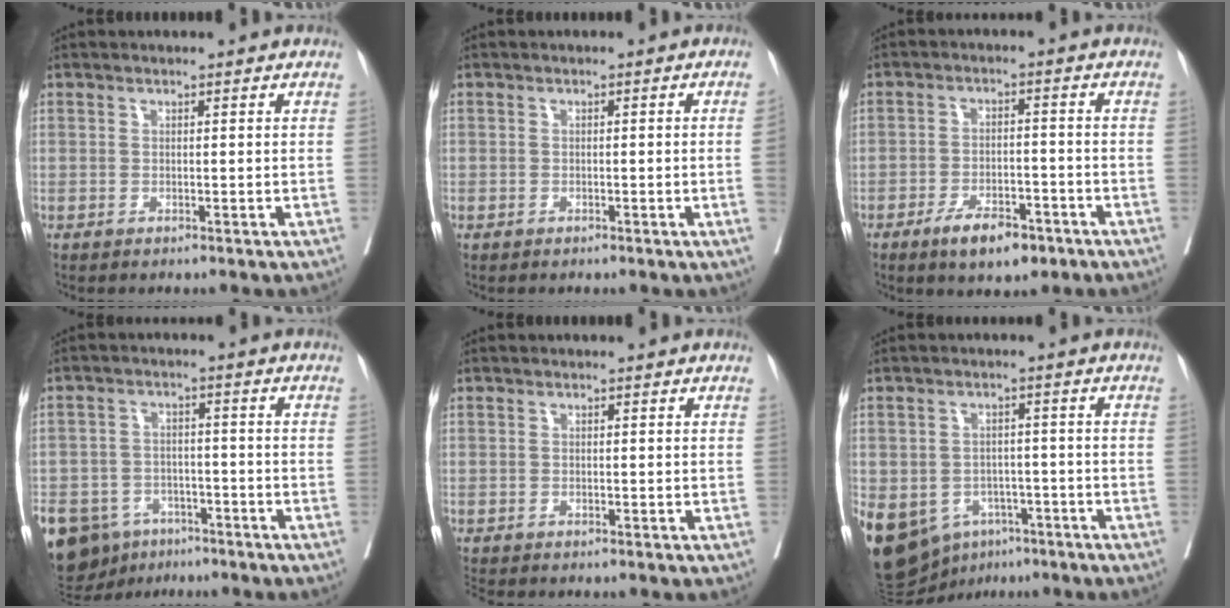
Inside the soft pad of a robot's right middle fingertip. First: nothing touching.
{"total": 1.3, "force": [-0.3, -0.2, 1.3], "torque": [-0.021, 0.006, -0.003]}
{"total": 7.0, "force": [-4.5, 2.7, 4.7], "torque": [-0.078, -0.001, -0.068]}
{"total": 18.0, "force": [-10.9, 12.2, 7.4], "torque": [-0.207, -0.004, -0.155]}
{"total": 1.0, "force": [-1.0, 0.1, 0.1], "torque": [-0.006, -0.004, -0.021]}
{"total": 21.4, "force": [-10.2, 16.0, 9.9], "torque": [-0.292, -0.010, -0.137]}